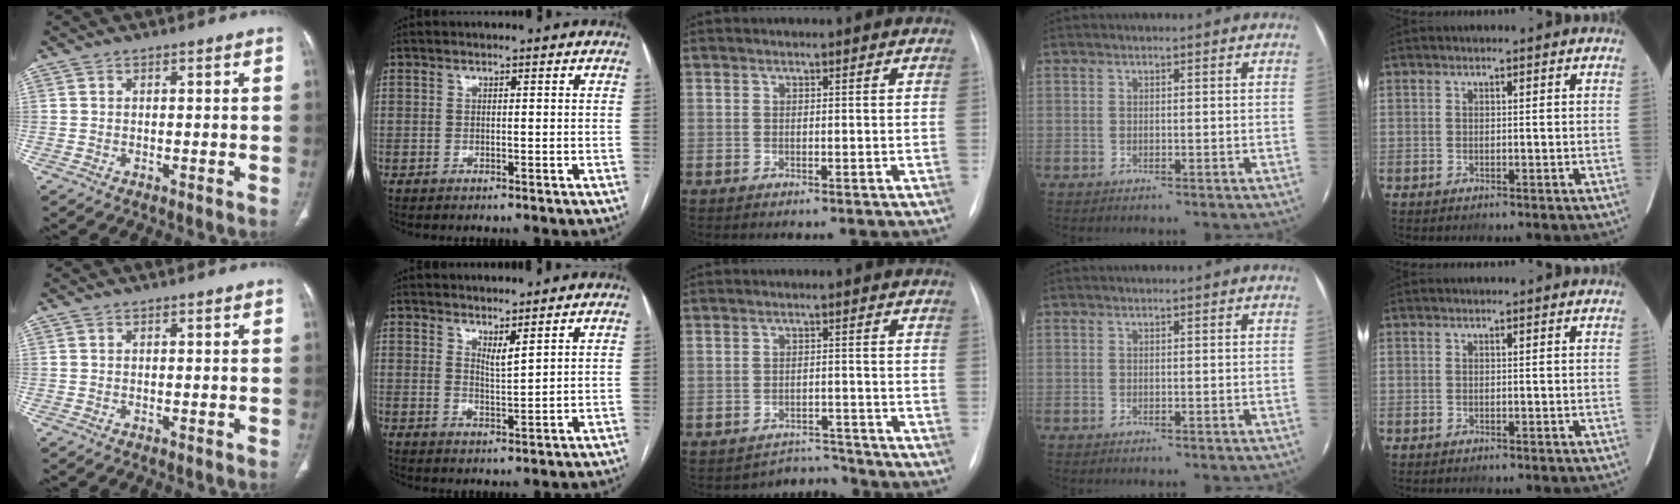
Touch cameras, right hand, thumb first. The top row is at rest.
{"index": {"total": 2.2, "force": [1.7, 0.1, 1.3], "torque": [-0.027, -0.016, 0.037]}, "middle": {"total": 3.5, "force": [-3.2, 0.2, -1.5], "torque": [0.025, 0.013, -0.042]}}